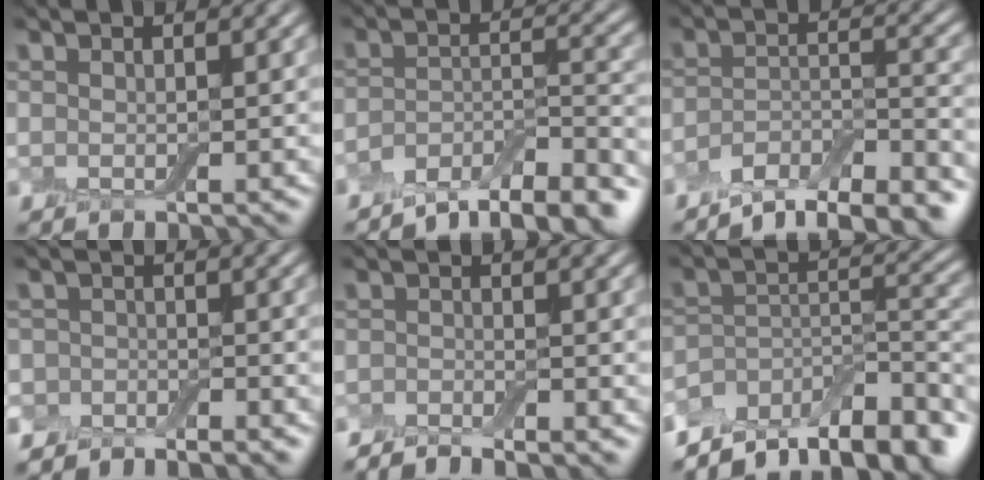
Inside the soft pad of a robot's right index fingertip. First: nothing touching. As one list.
[{"total": 7.3, "force": [-6.3, 1.9, 3.3], "torque": [-0.053, -0.006, -0.103]}, {"total": 8.3, "force": [-6.9, 2.4, 4.0], "torque": [-0.063, -0.005, -0.108]}, {"total": 2.8, "force": [-2.5, 1.2, 0.3], "torque": [0.011, 0.006, -0.048]}, {"total": 2.4, "force": [-2.4, 0.1, 0.4], "torque": [-0.008, 0.000, -0.049]}, {"total": 10.5, "force": [-8.2, 3.8, 5.3], "torque": [-0.083, 0.013, -0.140]}]